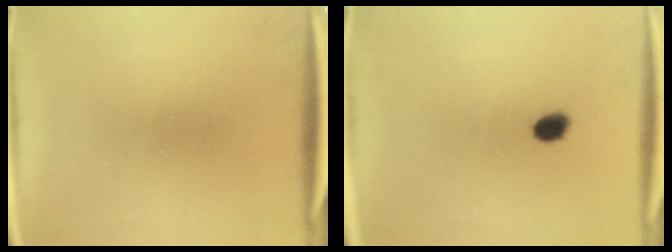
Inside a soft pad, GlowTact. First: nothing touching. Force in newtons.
{"total": 2.6}